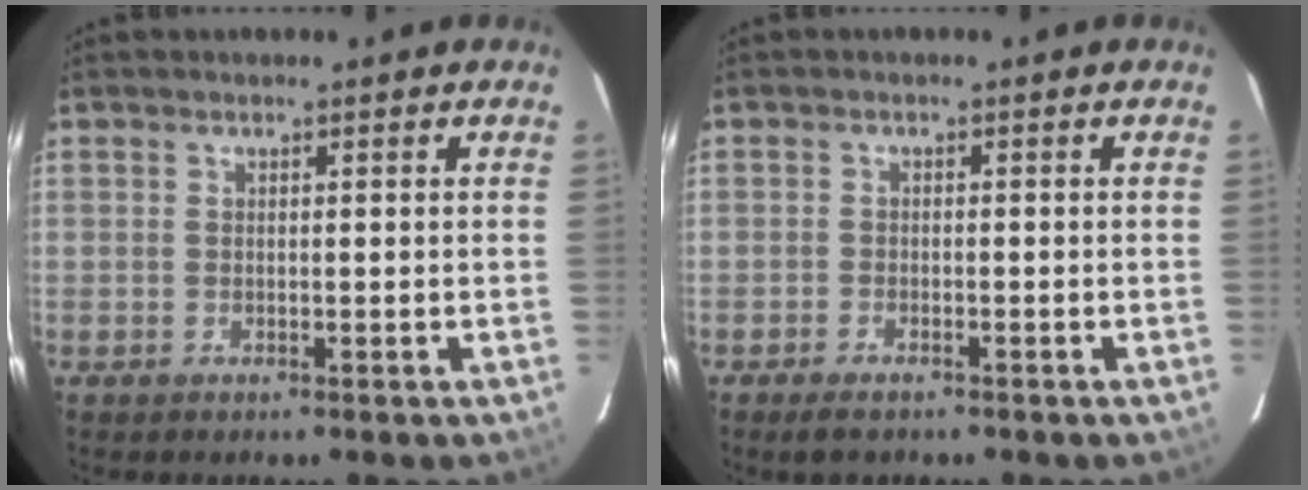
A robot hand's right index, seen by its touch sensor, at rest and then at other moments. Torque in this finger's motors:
{"motor_torque": [0.14, -0.11, -0.05, -0.05]}